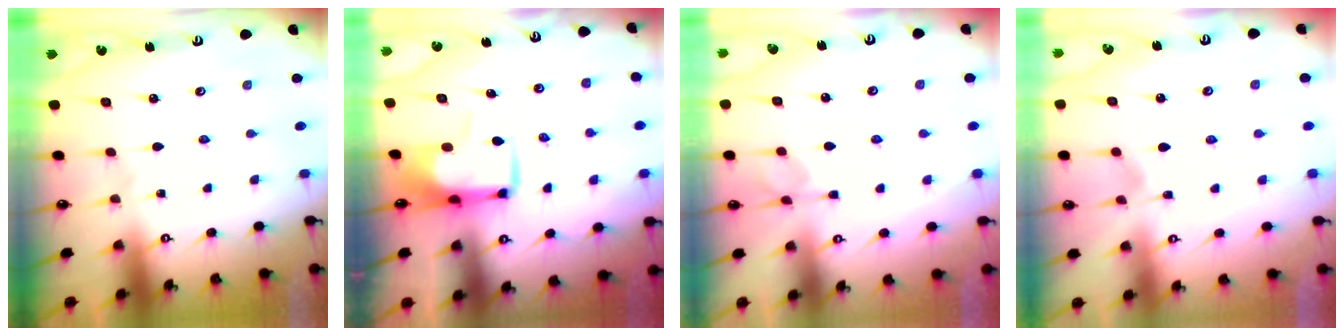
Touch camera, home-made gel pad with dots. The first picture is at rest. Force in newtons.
{"total": 5.2, "press": 5.0, "slide": 1.4}
{"total": 2.3, "press": 2.0, "slide": 1.2}
{"total": 2.8, "press": 2.6, "slide": 1.2}